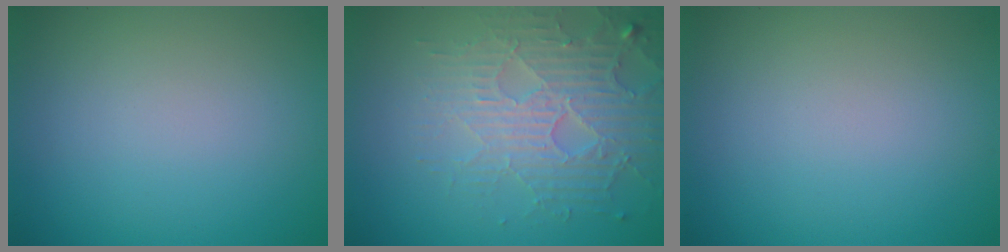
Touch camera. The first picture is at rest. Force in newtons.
{"total": 4.1, "press": 4.1, "slide": 0.4}
{"total": 0.0}